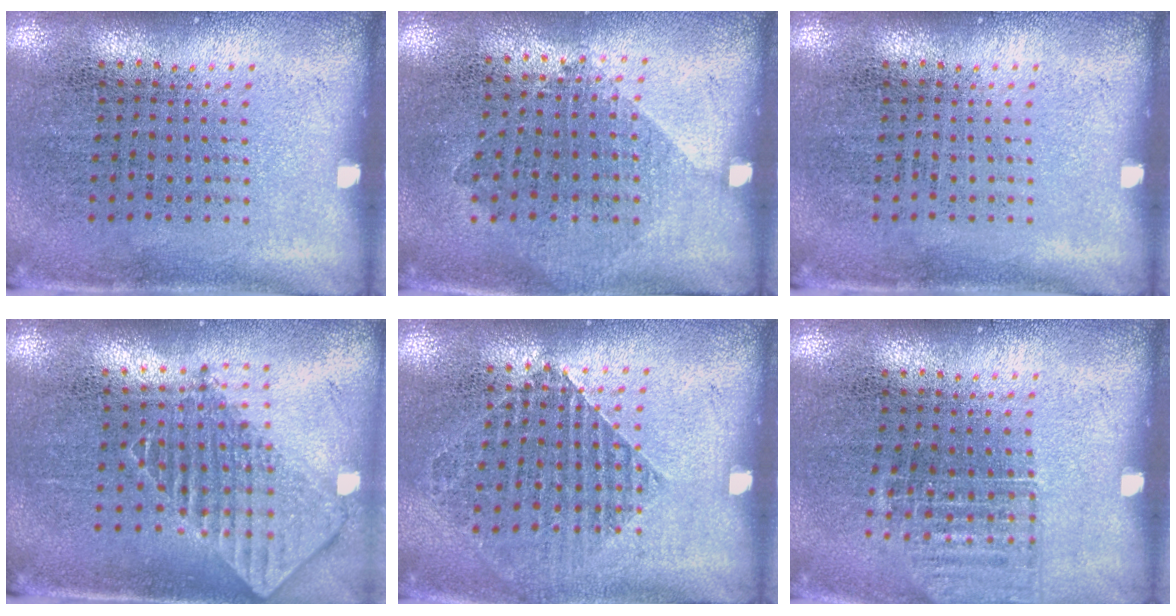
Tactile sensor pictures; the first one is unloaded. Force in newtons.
{"total": 1.0, "press": 0.9, "slide": 0.5}
{"total": 0.0}
{"total": 2.1, "press": 1.6, "slide": 1.3}
{"total": 1.2, "press": 1.2, "slide": 0.4}
{"total": 0.9, "press": 0.9, "slide": 0.1}